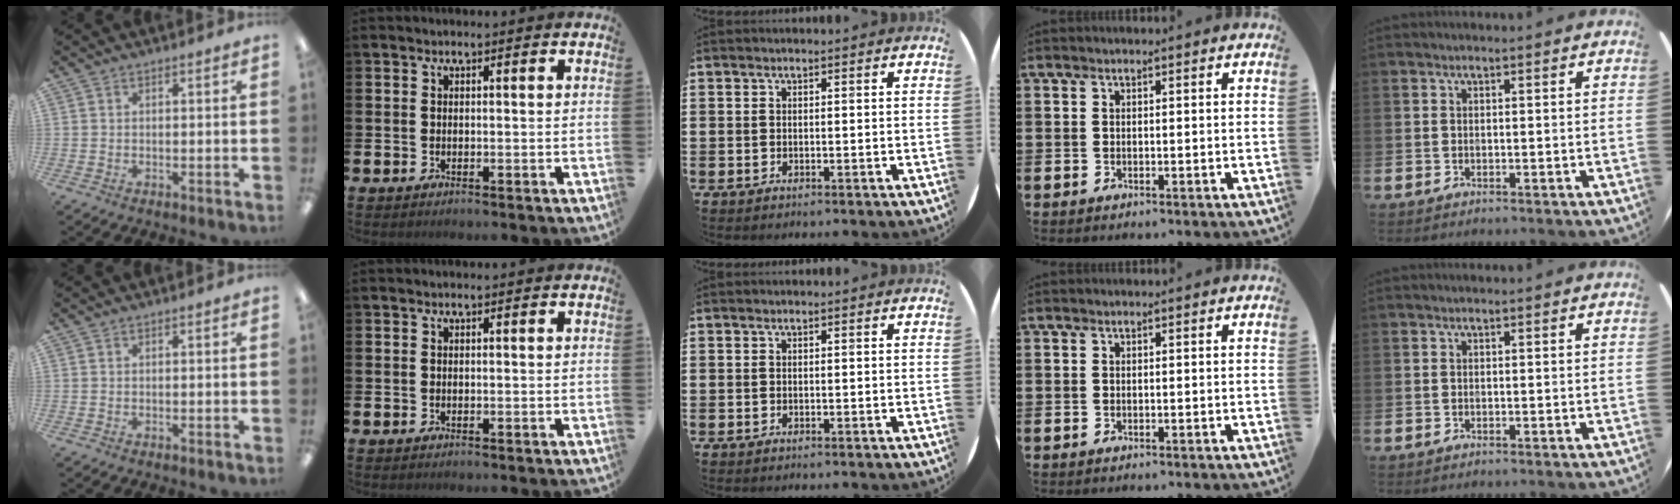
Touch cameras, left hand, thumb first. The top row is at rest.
{}